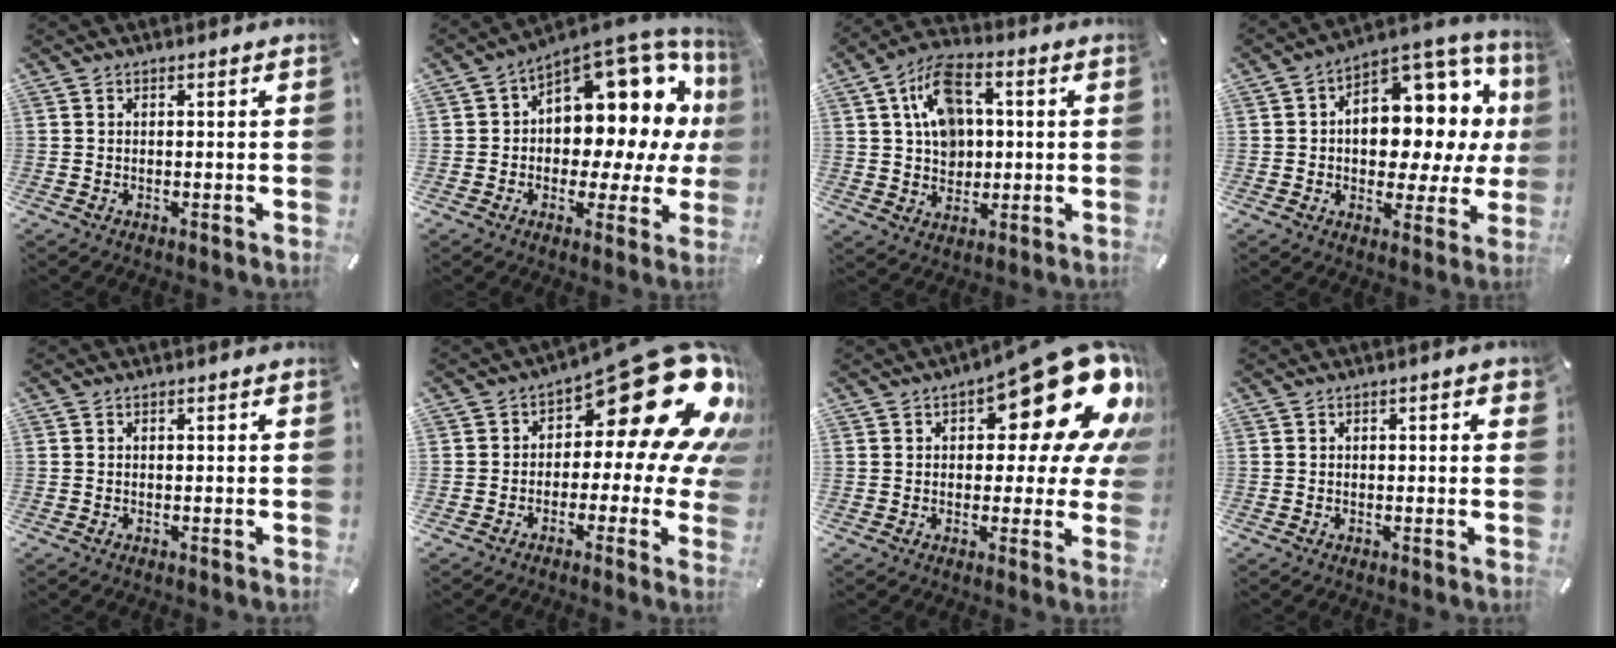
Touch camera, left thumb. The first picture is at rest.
{"total": 13.6, "force": [6.9, 8.3, 8.4], "torque": [-0.100, -0.086, 0.115]}
{"total": 11.0, "force": [2.7, 8.5, 6.5], "torque": [-0.119, 0.004, 0.049]}
{"total": 14.0, "force": [2.8, 9.4, 10.0], "torque": [-0.119, -0.044, 0.045]}
{"total": 0.0}
{"total": 26.7, "force": [11.1, 11.6, 21.4], "torque": [-0.258, -0.083, 0.193]}
{"total": 24.4, "force": [11.7, 9.9, 19.0], "torque": [-0.240, -0.073, 0.193]}
{"total": 1.2, "force": [0.2, 0.4, 1.1], "torque": [-0.013, 0.001, 0.001]}